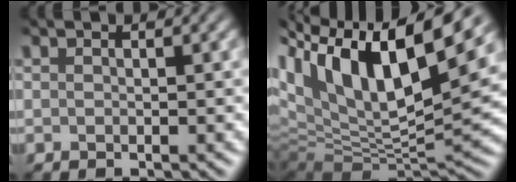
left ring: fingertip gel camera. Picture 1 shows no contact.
{"total": 14.5, "force": [5.8, 5.4, 12.2], "torque": [-0.220, 0.020, 0.101]}